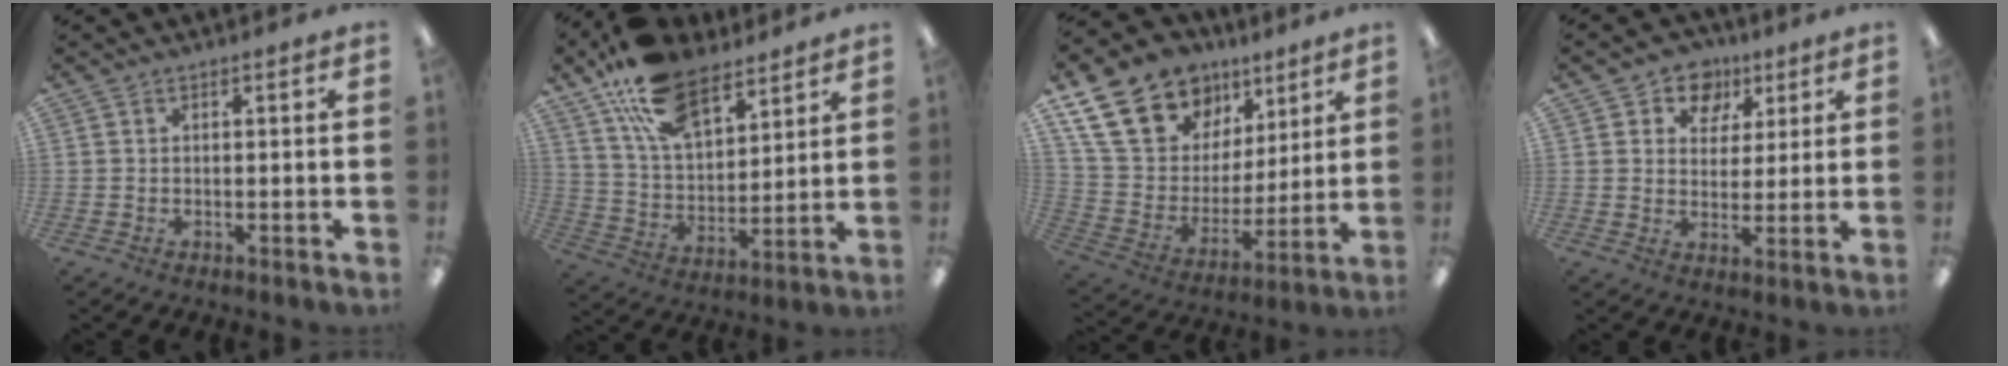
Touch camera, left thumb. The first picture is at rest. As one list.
[{"total": 18.4, "force": [12.1, 9.4, 10.2], "torque": [-0.194, -0.048, 0.222]}, {"total": 21.4, "force": [12.7, 14.6, 8.9], "torque": [-0.168, -0.054, 0.246]}, {"total": 8.0, "force": [4.6, 6.2, 2.2], "torque": [-0.031, -0.024, 0.082]}]